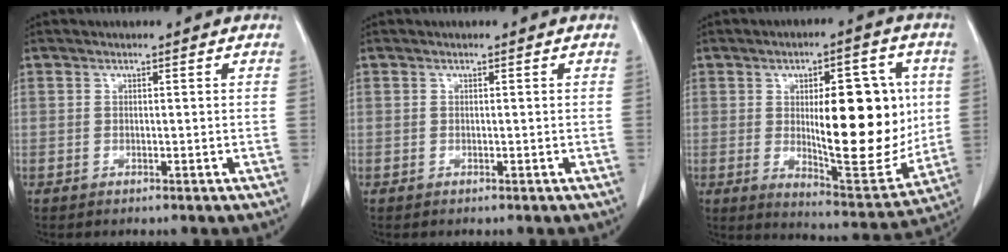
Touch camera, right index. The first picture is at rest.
{"total": 0.0}
{"total": 17.7, "force": [1.1, 5.7, 16.7], "torque": [-0.228, -0.004, 0.027]}